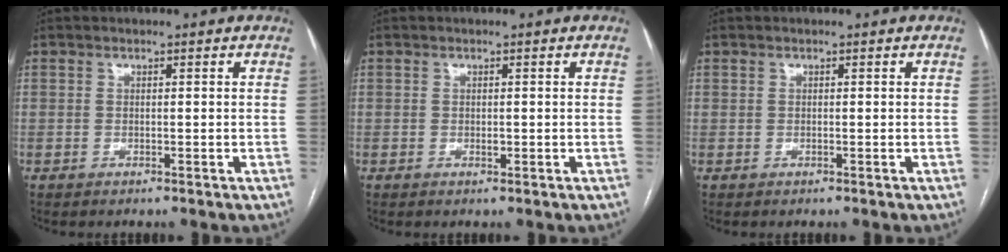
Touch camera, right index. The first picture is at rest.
{"total": 0.8, "force": [-0.1, 0.4, 0.7], "torque": [-0.012, -0.001, 0.000]}
{"total": 0.0}